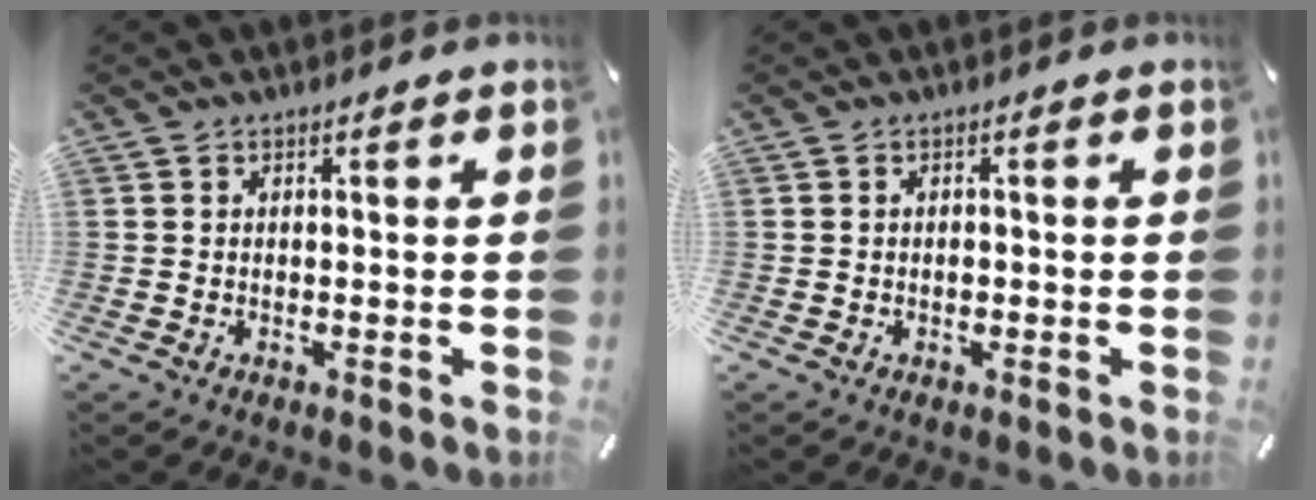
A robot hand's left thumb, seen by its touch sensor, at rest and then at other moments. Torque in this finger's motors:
{"motor_torque": [-0.08, 0.22, -0.02, -0.09, 0.06]}